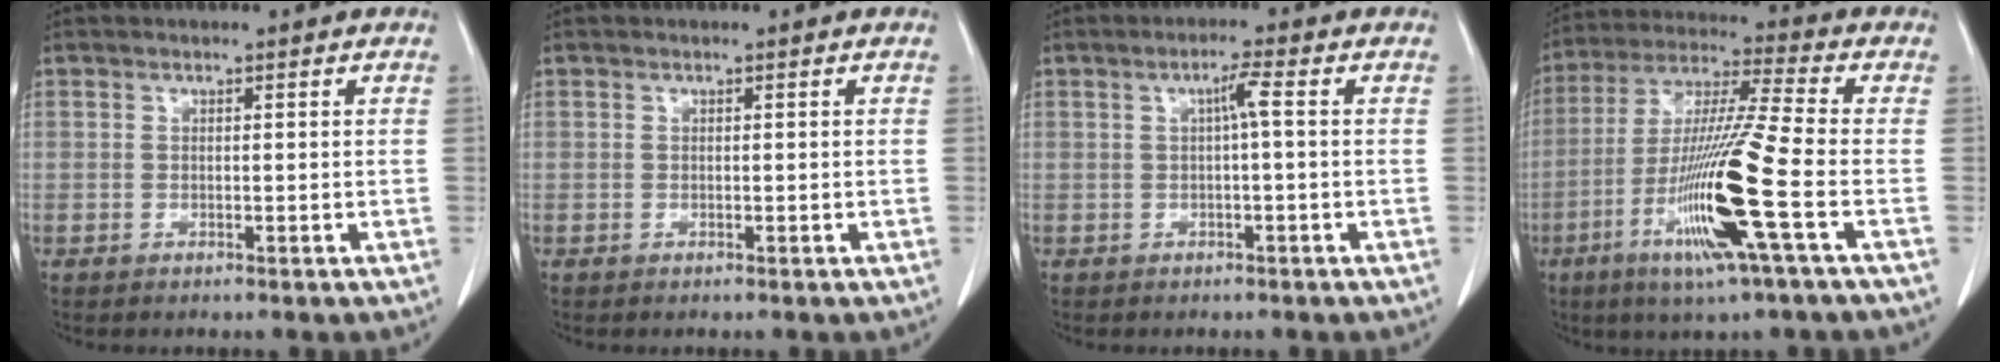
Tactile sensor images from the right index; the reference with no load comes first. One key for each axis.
{"total": 0.0}
{"total": 2.4, "fx": 0.2, "fy": -0.2, "fz": 2.4, "tx": -0.041, "ty": 0.005, "tz": 0.004}
{"total": 16.5, "fx": -5.5, "fy": -1.0, "fz": 15.5, "tx": -0.313, "ty": -0.023, "tz": -0.111}